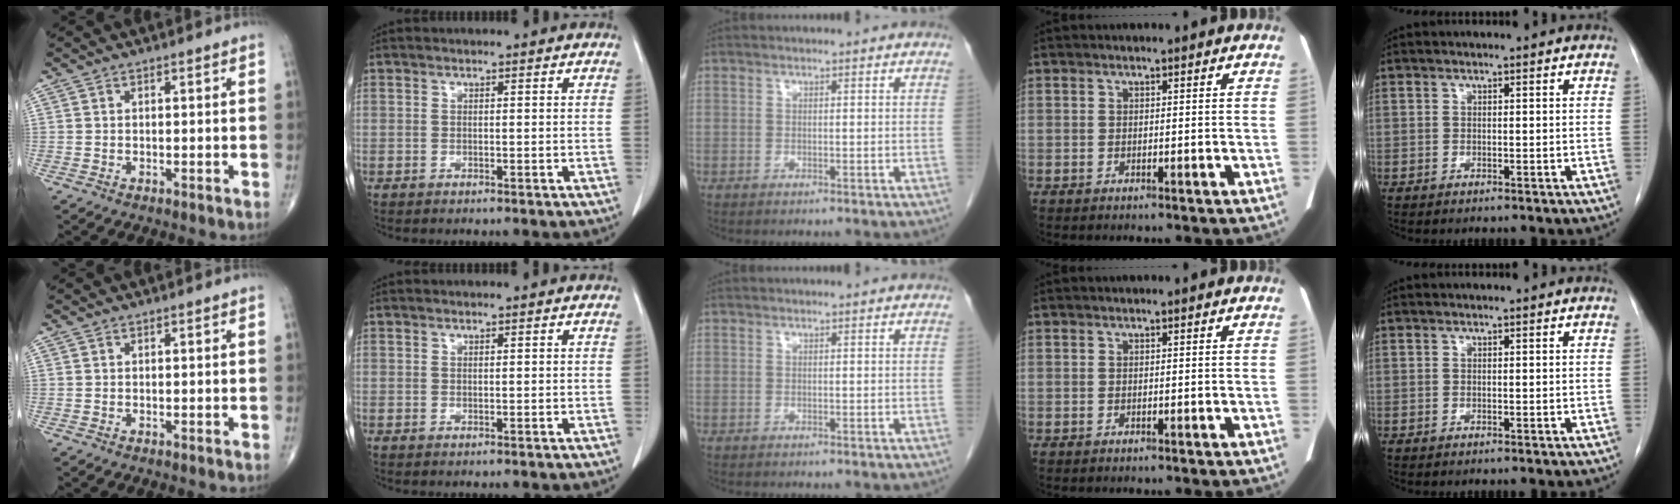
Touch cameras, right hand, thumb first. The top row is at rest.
{}